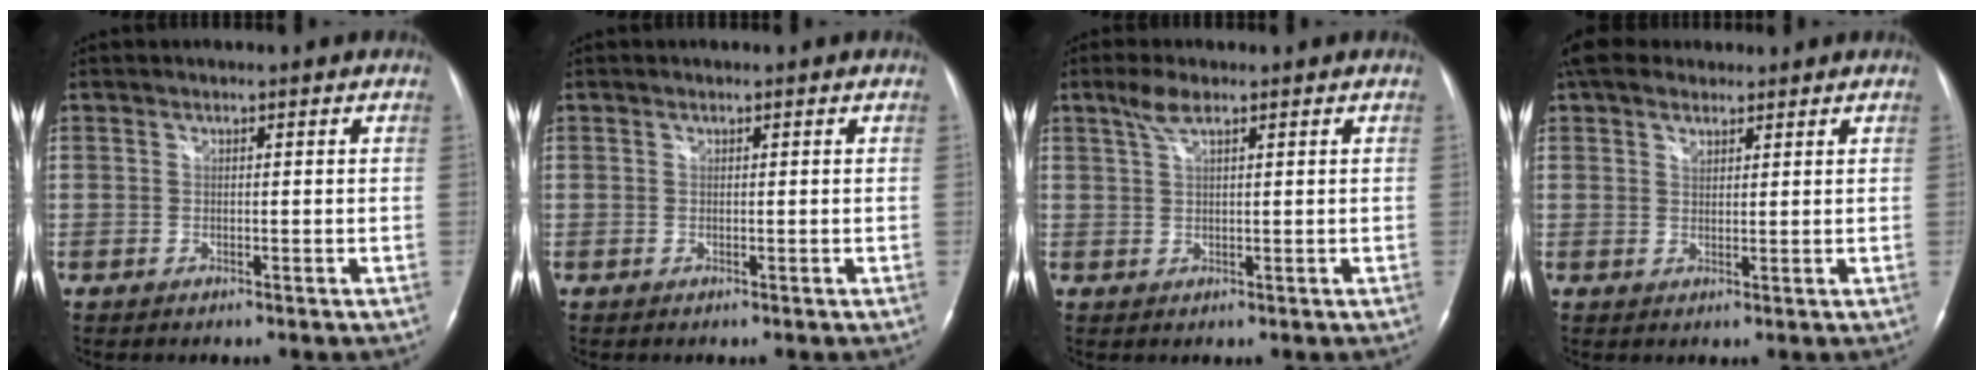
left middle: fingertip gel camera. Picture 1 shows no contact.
{"total": 0.0}
{"total": 3.0, "force": [1.9, 0.7, 2.2], "torque": [-0.052, 0.010, 0.042]}
{"total": 5.1, "force": [3.7, 2.8, 2.0], "torque": [-0.044, 0.028, 0.070]}